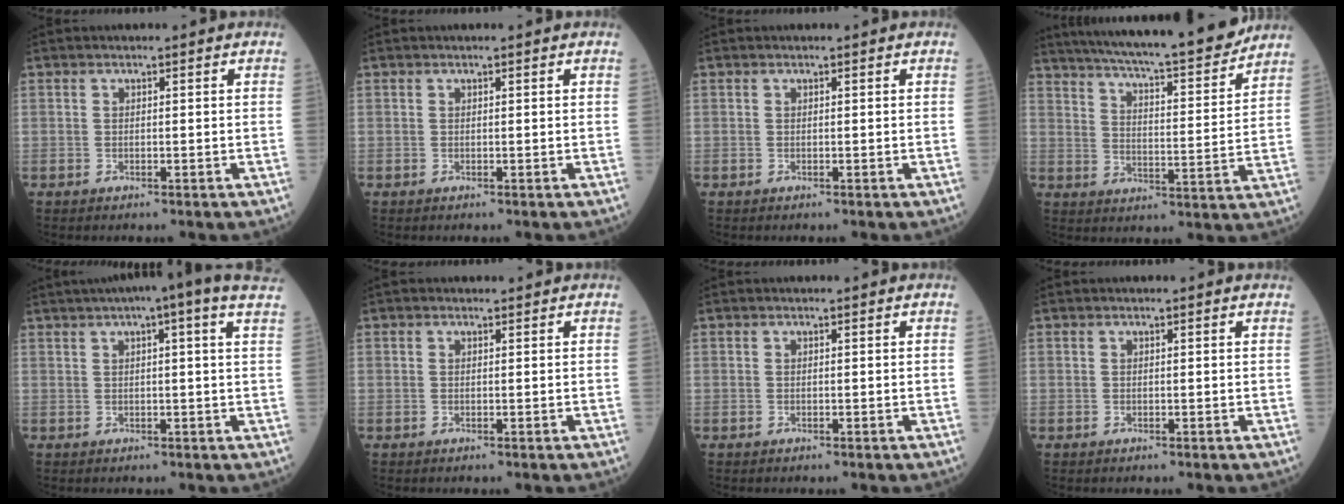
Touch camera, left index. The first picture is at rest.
{"total": 0.5, "force": [0.5, 0.2, 0.2], "torque": [-0.006, 0.008, 0.008]}
{"total": 0.0}
{"total": 21.8, "force": [19.2, 2.0, 10.0], "torque": [-0.168, -0.010, 0.276]}
{"total": 11.8, "force": [8.7, 0.3, 8.0], "torque": [-0.123, 0.039, 0.103]}
{"total": 7.7, "force": [6.7, 0.9, 3.6], "torque": [-0.057, 0.037, 0.115]}
{"total": 0.0}
{"total": 0.7, "force": [0.6, 0.3, 0.2], "torque": [-0.008, 0.008, 0.009]}